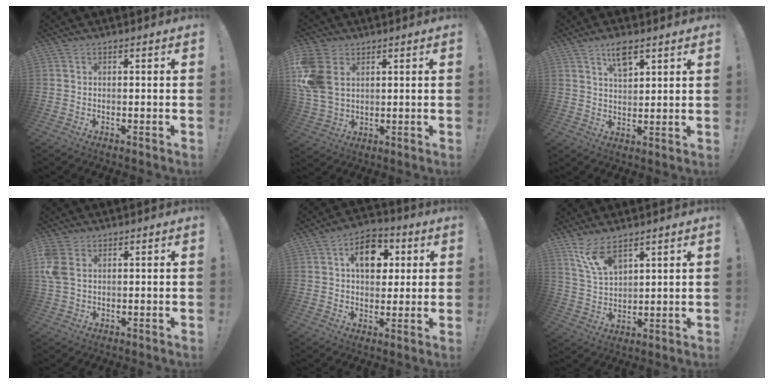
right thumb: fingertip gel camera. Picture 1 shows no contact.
{"total": 12.7, "force": [3.6, 9.1, 8.1], "torque": [-0.170, -0.009, 0.074]}
{"total": 6.7, "force": [4.3, 2.6, 4.4], "torque": [-0.074, -0.016, 0.074]}
{"total": 6.3, "force": [2.0, 4.3, 4.2], "torque": [-0.094, -0.003, 0.040]}
{"total": 12.2, "force": [3.6, 8.6, 7.9], "torque": [-0.098, 0.001, 0.062]}
{"total": 9.4, "force": [6.8, 3.5, 5.5], "torque": [-0.106, -0.034, 0.128]}